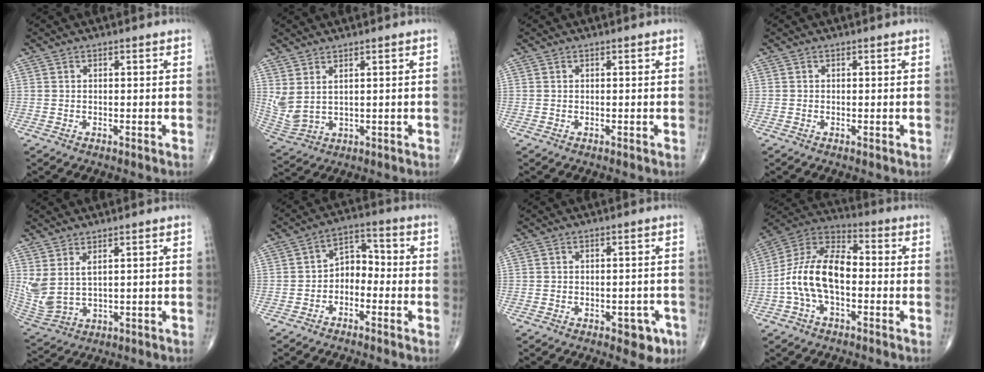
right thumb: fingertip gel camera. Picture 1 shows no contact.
{"total": 5.8, "force": [2.4, 2.7, 4.5], "torque": [-0.108, -0.012, 0.063]}
{"total": 0.0}
{"total": 0.0}
{"total": 7.4, "force": [2.7, 3.5, 6.0], "torque": [-0.142, -0.013, 0.071]}
{"total": 5.9, "force": [-2.2, 4.2, 3.6], "torque": [-0.034, 0.039, -0.052]}
{"total": 4.7, "force": [-2.3, 2.7, 3.1], "torque": [-0.009, 0.011, -0.027]}
{"total": 14.4, "force": [-2.4, 8.0, 11.7], "torque": [-0.218, 0.043, -0.053]}